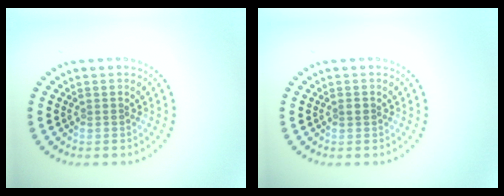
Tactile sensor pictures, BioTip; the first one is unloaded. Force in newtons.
{"total": 0.7, "press": 0.7, "slide": 0.1}